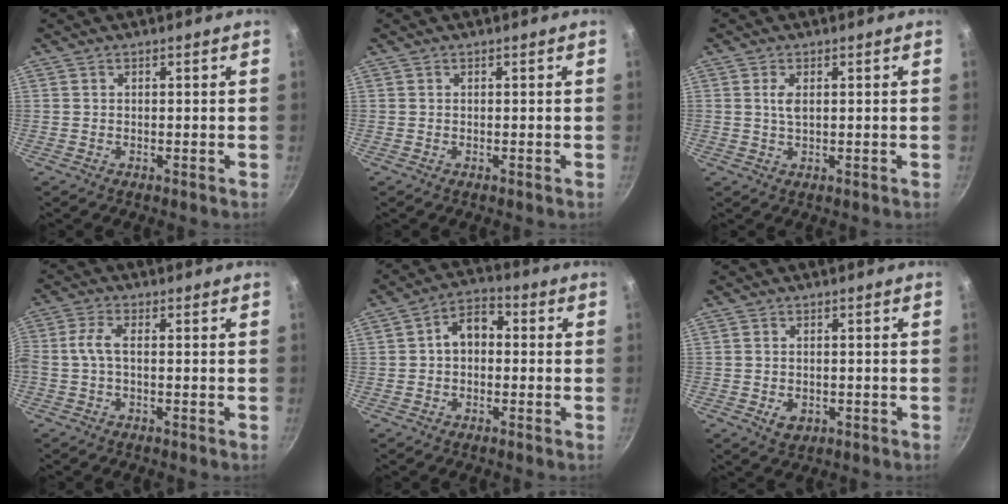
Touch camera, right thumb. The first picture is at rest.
{"total": 0.0}
{"total": 2.3, "force": [0.6, 1.1, 1.9], "torque": [-0.037, -0.002, 0.013]}
{"total": 4.0, "force": [-0.5, 1.7, 3.6], "torque": [-0.088, 0.014, -0.016]}
{"total": 6.8, "force": [0.1, 4.8, 4.8], "torque": [-0.048, 0.023, -0.011]}
{"total": 3.4, "force": [-1.0, 2.4, 2.1], "torque": [-0.032, 0.001, -0.011]}